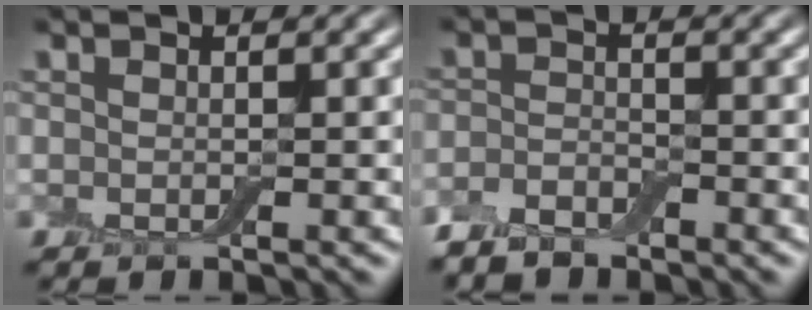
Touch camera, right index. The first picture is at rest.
{"total": 2.5, "force": [-2.2, 0.9, 0.9], "torque": [-0.019, 0.000, -0.050]}